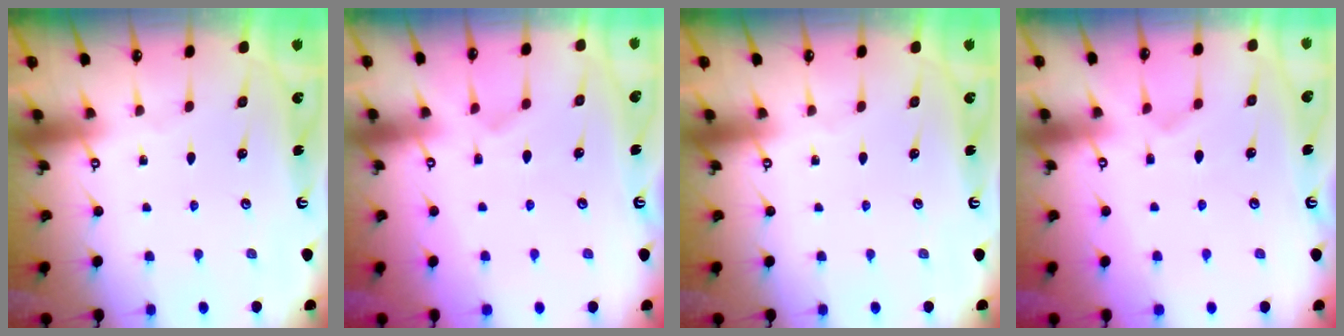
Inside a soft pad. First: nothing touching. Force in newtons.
{"total": 1.7, "press": 1.0, "slide": 1.4}
{"total": 0.0}
{"total": 1.7, "press": 1.0, "slide": 1.4}